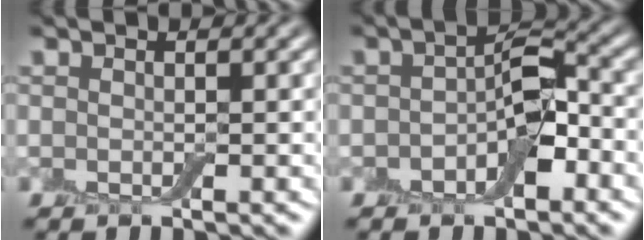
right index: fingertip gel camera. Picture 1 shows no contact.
{"total": 4.3, "force": [-1.5, 2.3, 3.3], "torque": [-0.053, 0.009, -0.030]}